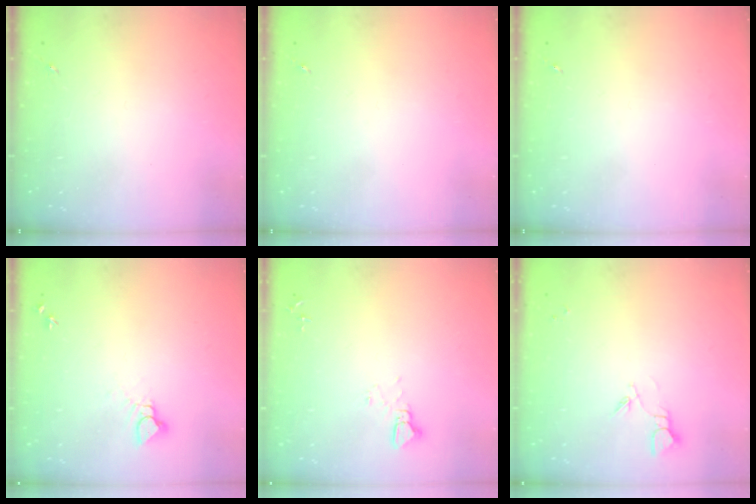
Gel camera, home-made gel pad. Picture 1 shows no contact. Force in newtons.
{"total": 0.0}
{"total": 0.0}
{"total": 3.9, "press": 3.9, "slide": 0.2}
{"total": 3.7, "press": 3.7, "slide": 0.3}
{"total": 3.3, "press": 3.3, "slide": 0.4}